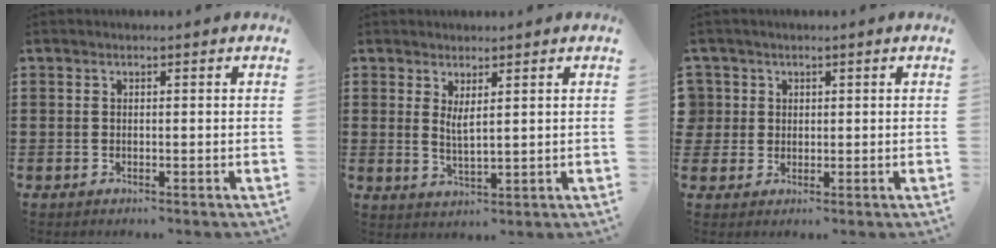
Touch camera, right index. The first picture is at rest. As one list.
[{"total": 2.7, "force": [1.4, 0.5, 2.2], "torque": [-0.048, -0.003, 0.027]}, {"total": 2.7, "force": [0.5, 2.6, 0.0], "torque": [-0.014, 0.012, 0.008]}]